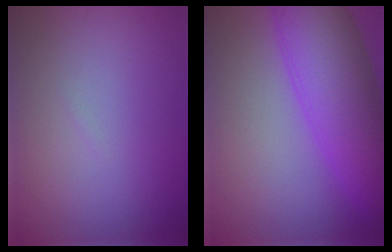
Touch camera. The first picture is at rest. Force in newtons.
{"total": 10.0, "press": 10.0, "slide": 0.3}